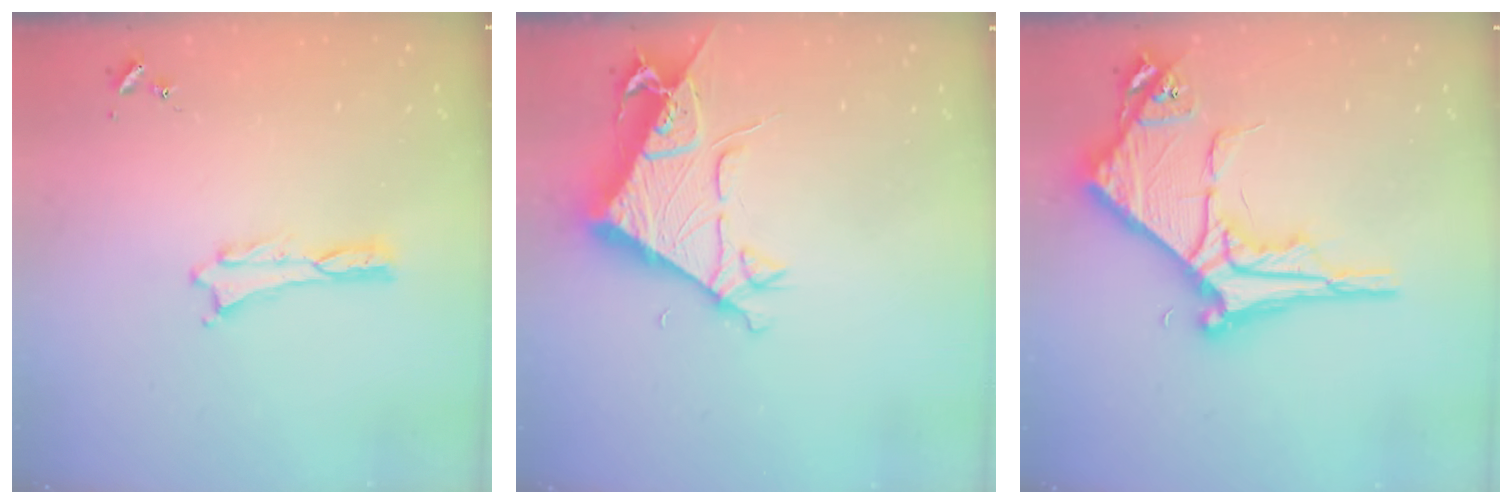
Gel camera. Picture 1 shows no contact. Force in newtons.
{"total": 6.6, "press": 6.6, "slide": 0.7}
{"total": 8.7, "press": 8.7, "slide": 1.0}